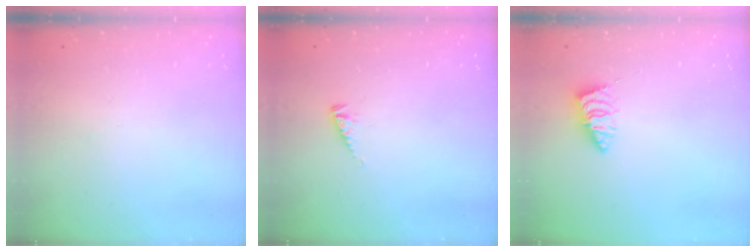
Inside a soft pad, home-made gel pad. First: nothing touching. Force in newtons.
{"total": 2.7, "press": 2.7, "slide": 0.3}
{"total": 2.0, "press": 2.0, "slide": 0.2}